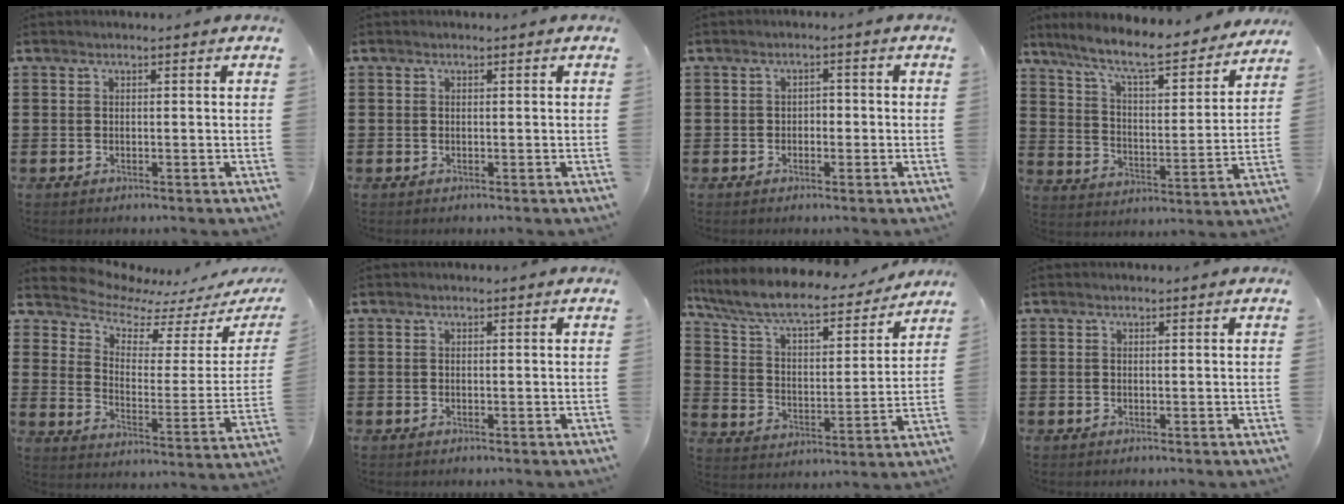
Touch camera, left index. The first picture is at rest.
{"total": 0.0}
{"total": 1.6, "force": [-1.1, 1.0, 0.6], "torque": [-0.017, 0.005, -0.026]}
{"total": 8.8, "force": [7.6, 0.4, 4.5], "torque": [-0.116, -0.047, 0.124]}
{"total": 6.1, "force": [5.7, 1.8, 0.9], "torque": [-0.058, -0.049, 0.098]}
{"total": 0.0}
{"total": 8.9, "force": [7.9, 1.4, 3.9], "torque": [-0.108, -0.047, 0.132]}
{"total": 0.0}